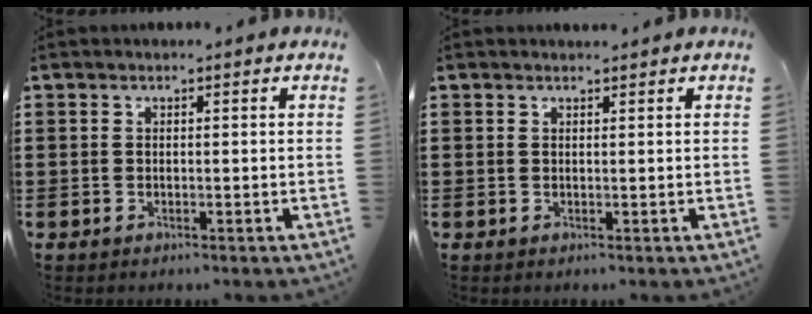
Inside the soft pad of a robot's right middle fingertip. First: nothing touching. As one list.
[{"total": 0.6, "force": [0.6, 0.3, 0.0], "torque": [-0.002, 0.001, 0.012]}]